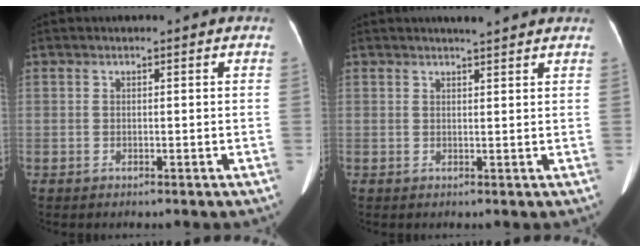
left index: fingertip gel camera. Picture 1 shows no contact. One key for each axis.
{"total": 3.5, "fx": 3.2, "fy": 0.2, "fz": 1.5, "tx": -0.024, "ty": 0.010, "tz": 0.039}